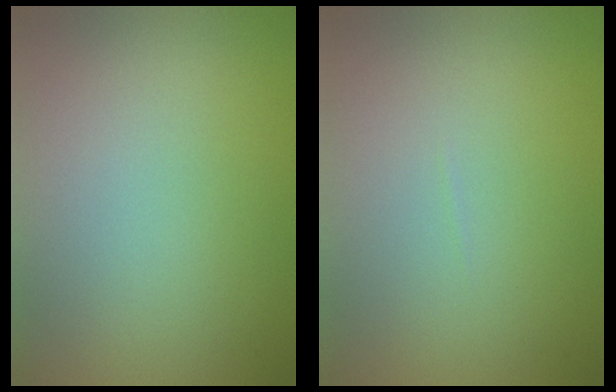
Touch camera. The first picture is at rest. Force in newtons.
{"total": 0.0}